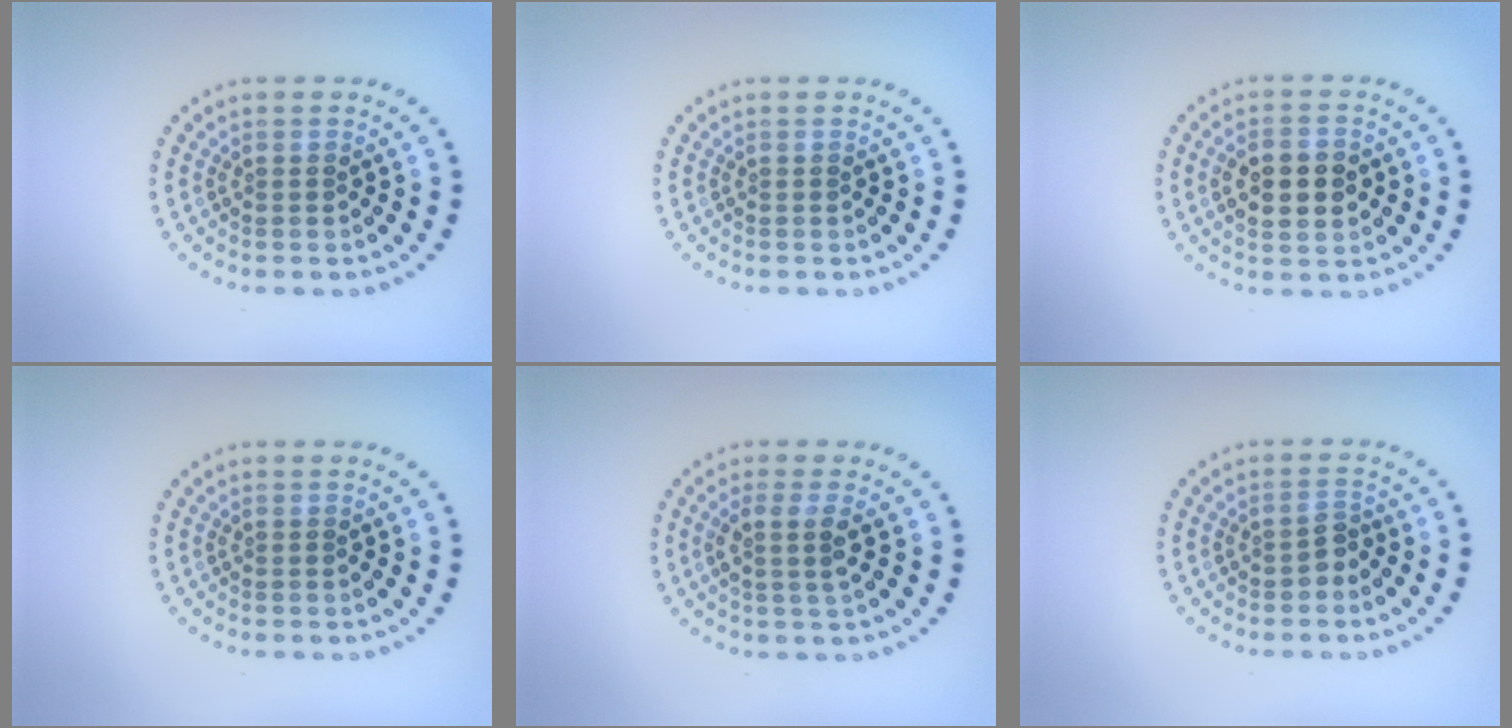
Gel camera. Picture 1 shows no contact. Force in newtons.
{"total": 0.0}
{"total": 4.7, "press": 4.7, "slide": 0.2}
{"total": 0.0}
{"total": 2.2, "press": 1.7, "slide": 1.3}
{"total": 1.3, "press": 1.2, "slide": 0.6}